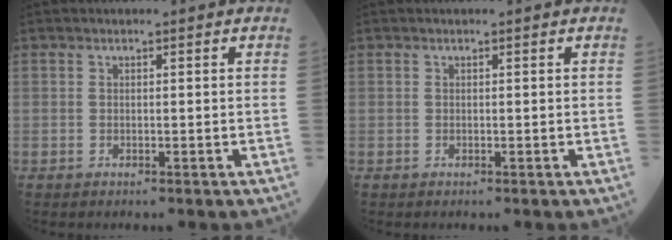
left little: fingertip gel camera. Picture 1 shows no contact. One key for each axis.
{"total": 0.0}